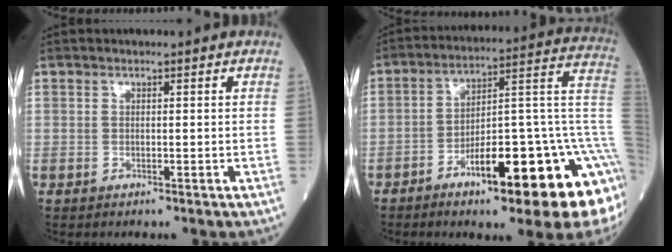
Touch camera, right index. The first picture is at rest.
{"total": 20.2, "force": [-7.3, 4.0, 18.4], "torque": [-0.167, 0.031, -0.101]}